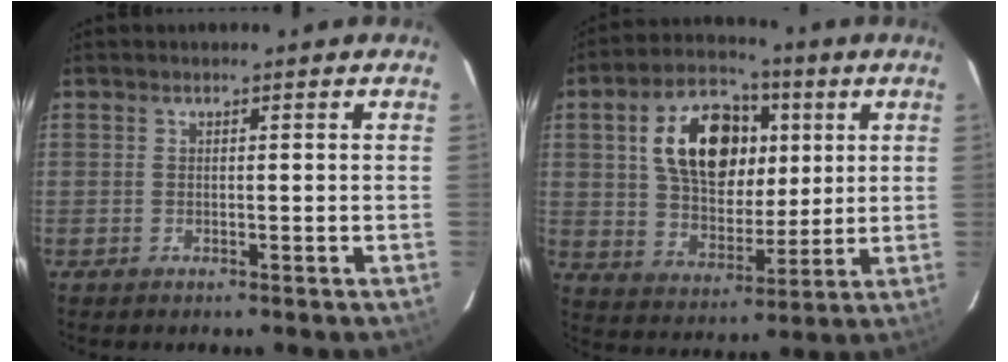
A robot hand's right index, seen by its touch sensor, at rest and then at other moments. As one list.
[{"total": 16.5, "force": [4.6, 10.4, 11.9], "torque": [-0.220, 0.029, 0.087]}]